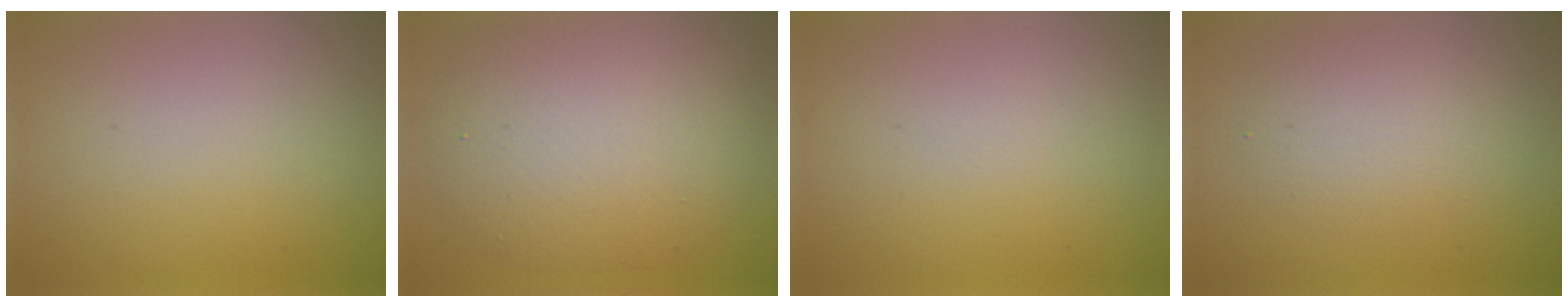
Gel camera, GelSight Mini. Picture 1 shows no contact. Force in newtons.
{"total": 9.0, "press": 9.0, "slide": 1.0}
{"total": 0.0}
{"total": 2.8, "press": 2.8, "slide": 0.2}